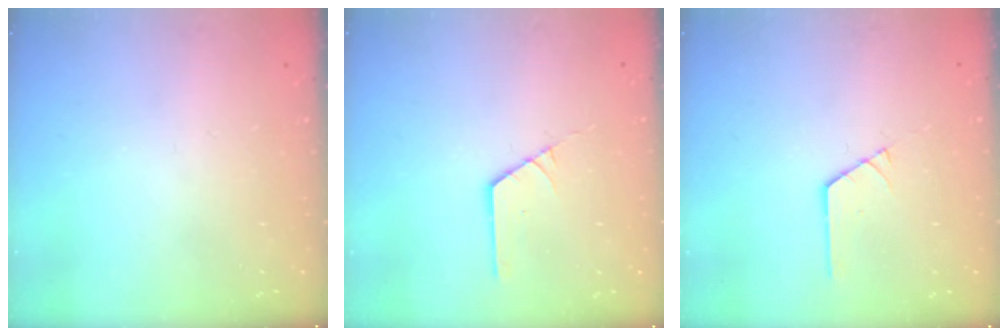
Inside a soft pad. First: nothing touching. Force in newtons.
{"total": 1.8, "press": 1.8, "slide": 0.0}
{"total": 1.2, "press": 1.2, "slide": 0.1}